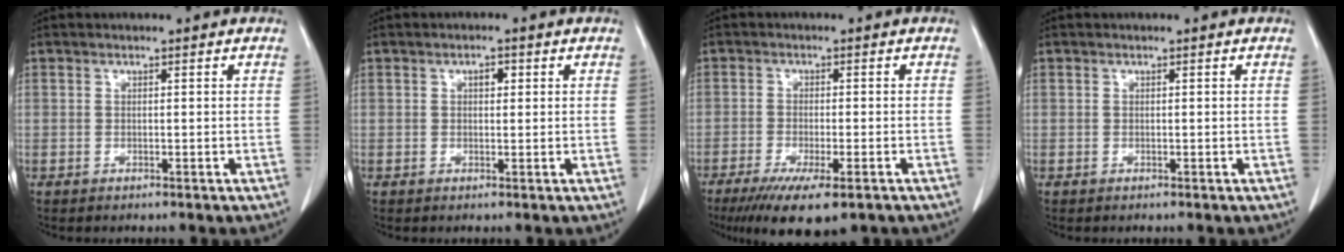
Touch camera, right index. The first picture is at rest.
{"total": 1.6, "force": [0.5, 0.8, 1.3], "torque": [-0.019, 0.003, 0.007]}
{"total": 10.0, "force": [-6.6, 2.0, 7.2], "torque": [-0.111, -0.023, -0.099]}
{"total": 0.0}